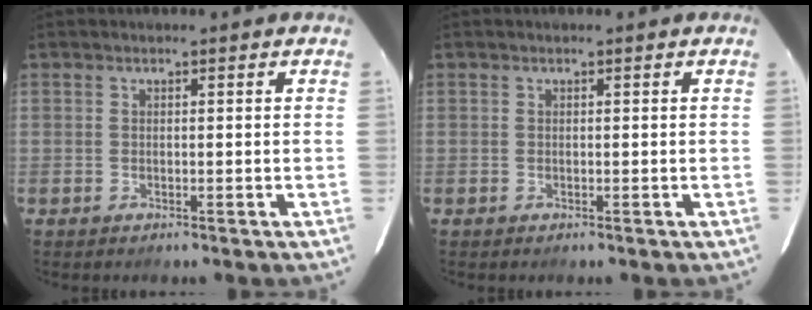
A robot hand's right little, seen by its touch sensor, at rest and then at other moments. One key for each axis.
{"total": 0.0}